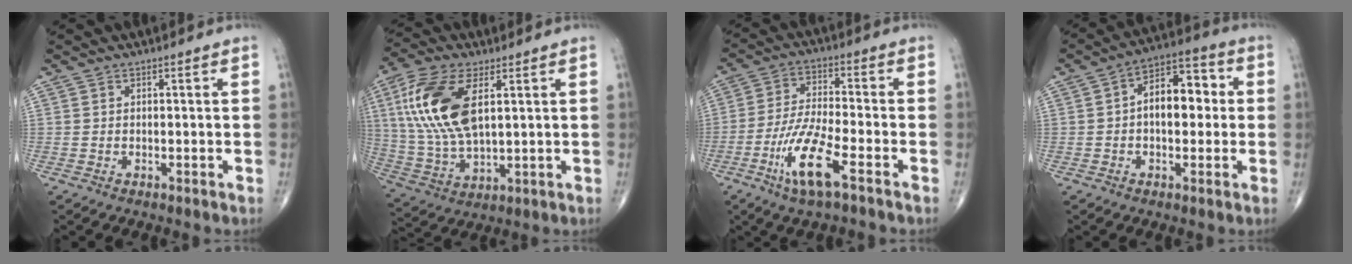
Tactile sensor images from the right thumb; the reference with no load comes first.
{"total": 16.9, "force": [4.7, 8.0, 14.2], "torque": [-0.302, -0.008, 0.093]}
{"total": 11.2, "force": [-5.6, 2.3, 9.5], "torque": [-0.202, 0.017, -0.107]}
{"total": 10.8, "force": [0.6, 6.4, 8.7], "torque": [-0.108, 0.030, 0.000]}